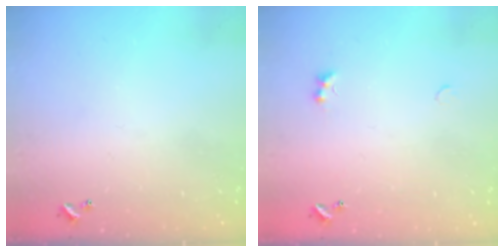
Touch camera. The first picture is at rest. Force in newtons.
{"total": 1.8, "press": 1.7, "slide": 0.4}